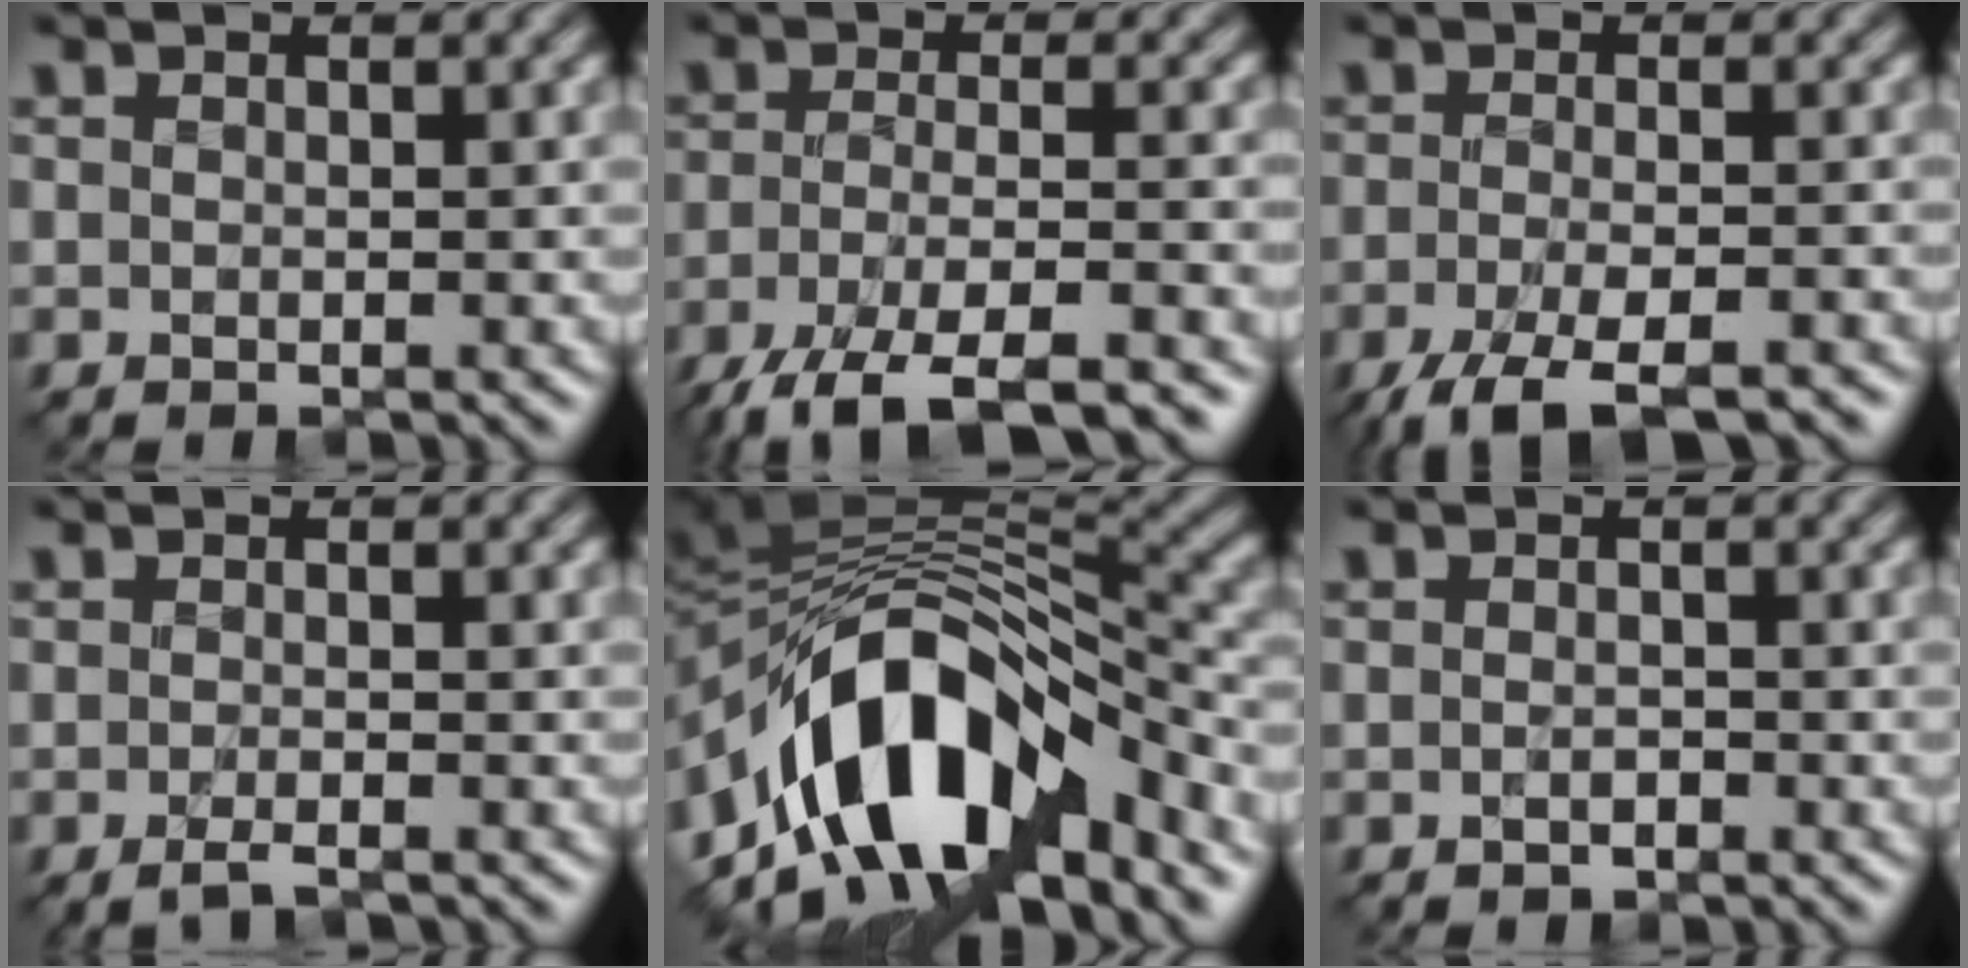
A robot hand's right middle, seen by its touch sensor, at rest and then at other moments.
{"total": 8.5, "force": [-6.3, 1.9, 5.4], "torque": [-0.096, -0.002, -0.113]}
{"total": 7.2, "force": [-4.9, 2.0, 4.9], "torque": [-0.087, -0.013, -0.084]}
{"total": 1.8, "force": [-1.2, 0.4, 1.2], "torque": [-0.026, -0.003, -0.026]}
{"total": 12.7, "force": [-6.0, 6.6, 9.0], "torque": [-0.140, 0.011, -0.108]}
{"total": 0.8, "force": [-0.5, 0.3, 0.5], "torque": [-0.012, 0.001, -0.010]}